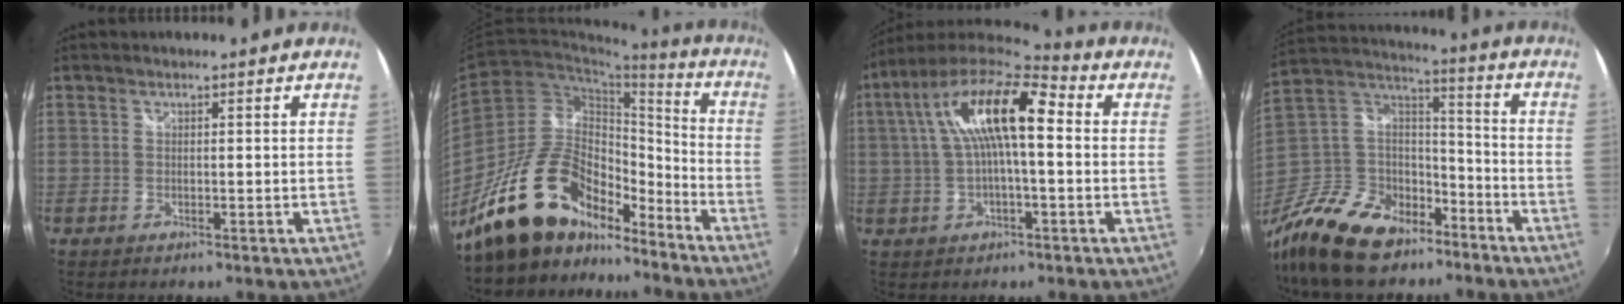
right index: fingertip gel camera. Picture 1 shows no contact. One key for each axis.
{"total": 20.7, "fx": -15.4, "fy": 9.8, "fz": 9.8, "tx": -0.185, "ty": 0.030, "tz": -0.249}
{"total": 16.1, "fx": 2.7, "fy": 5.2, "fz": 15.0, "tx": -0.274, "ty": 0.027, "tz": 0.036}
{"total": 23.8, "fx": -15.7, "fy": 13.4, "fz": 11.9, "tx": -0.283, "ty": 0.024, "tz": -0.261}